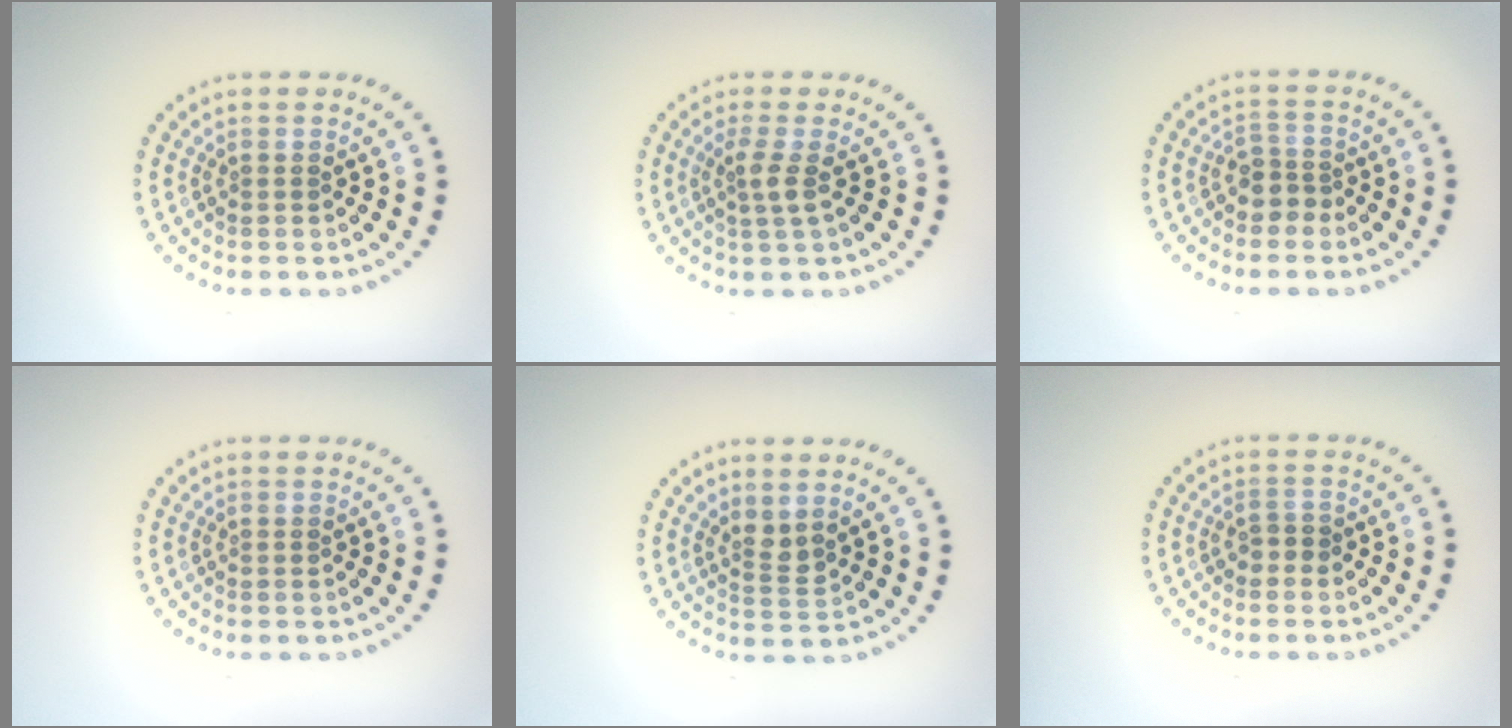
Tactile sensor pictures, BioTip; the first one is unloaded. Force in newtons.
{"total": 1.8, "press": 1.4, "slide": 1.1}
{"total": 2.0, "press": 1.6, "slide": 1.1}
{"total": 0.0}
{"total": 1.7, "press": 1.3, "slide": 1.1}
{"total": 1.2, "press": 1.1, "slide": 0.4}